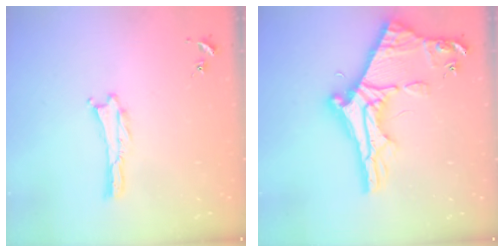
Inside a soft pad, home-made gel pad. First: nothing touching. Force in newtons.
{"total": 11.2, "press": 11.1, "slide": 1.1}